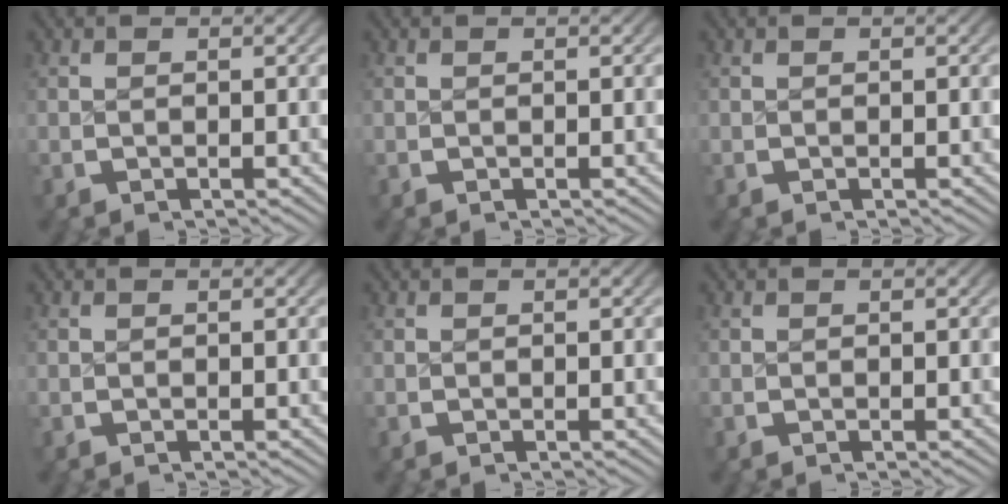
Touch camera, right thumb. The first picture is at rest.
{"total": 0.0}
{"total": 0.0}
{"total": 0.0}
{"total": 0.0}
{"total": 0.0}